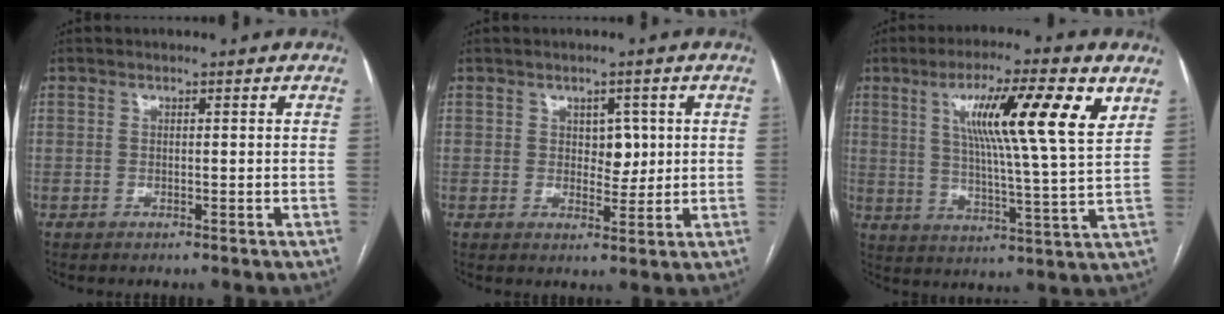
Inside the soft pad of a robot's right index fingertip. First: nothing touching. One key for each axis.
{"total": 3.4, "fx": 0.8, "fy": 2.3, "fz": 2.5, "tx": -0.026, "ty": 0.001, "tz": 0.015}
{"total": 15.2, "fx": 6.4, "fy": 0.2, "fz": 13.9, "tx": -0.226, "ty": 0.006, "tz": 0.093}